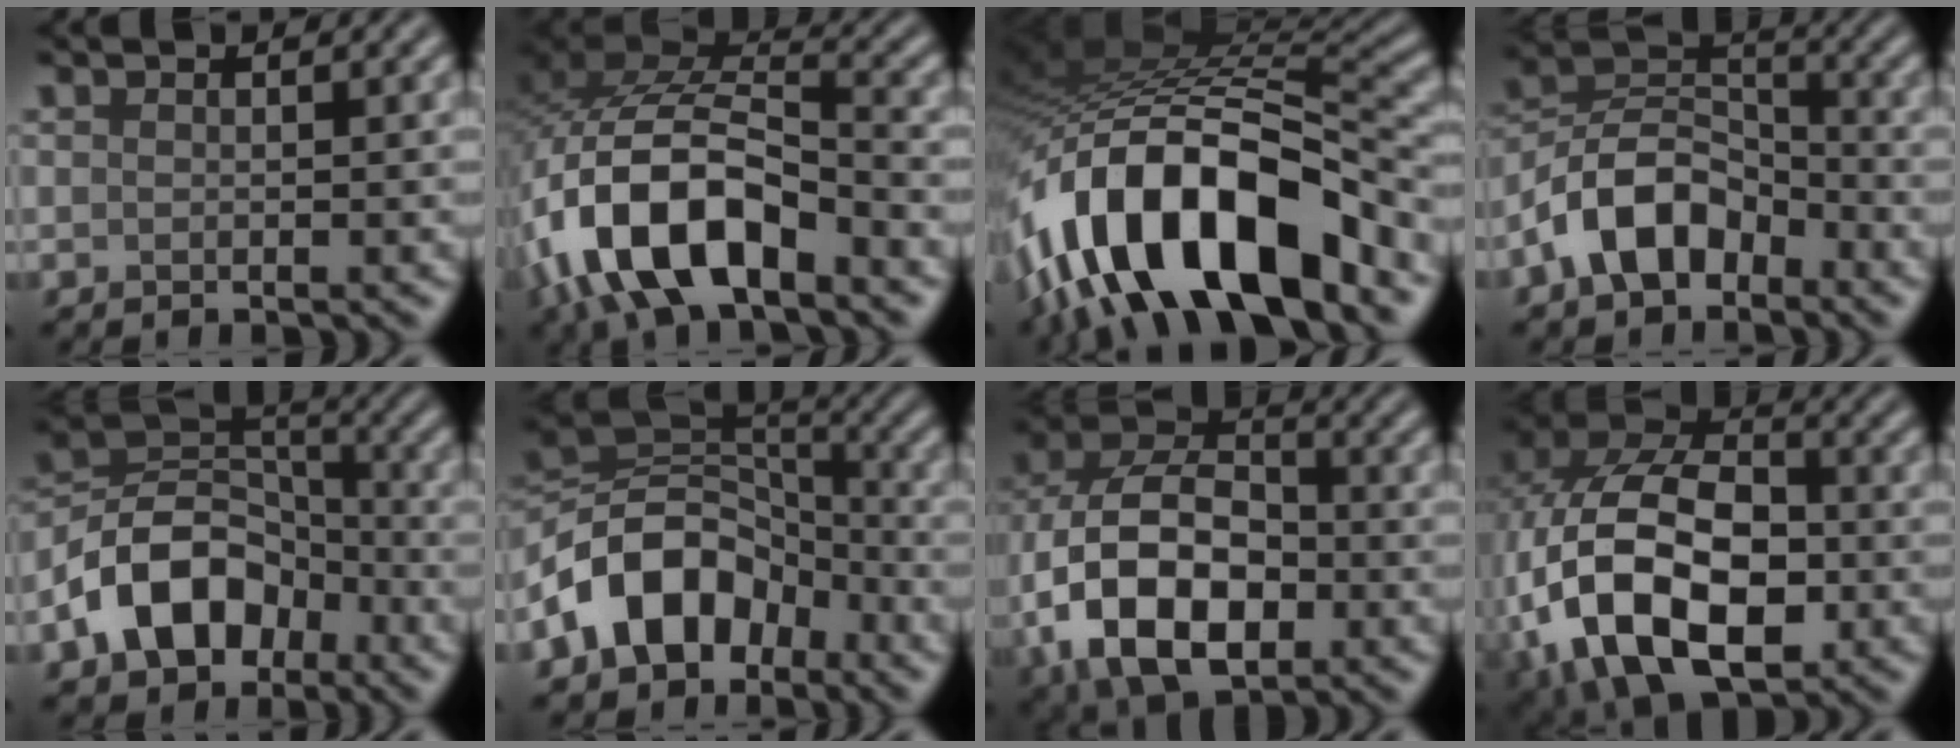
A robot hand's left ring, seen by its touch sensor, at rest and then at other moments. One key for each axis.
{"total": 12.2, "fx": -5.2, "fy": 6.1, "fz": 9.2, "tx": -0.188, "ty": -0.001, "tz": -0.096}
{"total": 15.6, "fx": -8.5, "fy": 6.8, "fz": 11.1, "tx": -0.189, "ty": 0.000, "tz": -0.151}
{"total": 6.9, "fx": -3.8, "fy": 4.2, "fz": 3.9, "tx": -0.068, "ty": 0.008, "tz": -0.084}
{"total": 8.7, "fx": -4.2, "fy": 6.0, "fz": 4.6, "tx": -0.075, "ty": 0.005, "tz": -0.095}
{"total": 9.0, "fx": -4.6, "fy": 6.1, "fz": 4.7, "tx": -0.069, "ty": 0.010, "tz": -0.103}
{"total": 12.3, "fx": -3.8, "fy": 7.6, "fz": 8.8, "tx": -0.176, "ty": -0.012, "tz": -0.080}
{"total": 16.2, "fx": -4.0, "fy": 10.5, "fz": 11.6, "tx": -0.235, "ty": -0.016, "tz": -0.069}